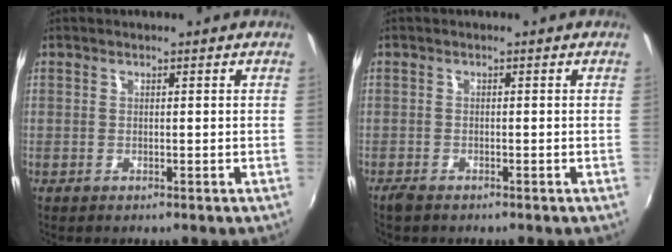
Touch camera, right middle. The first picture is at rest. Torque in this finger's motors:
{"motor_torque": [0.37, -0.38, 0.13, 0.08]}